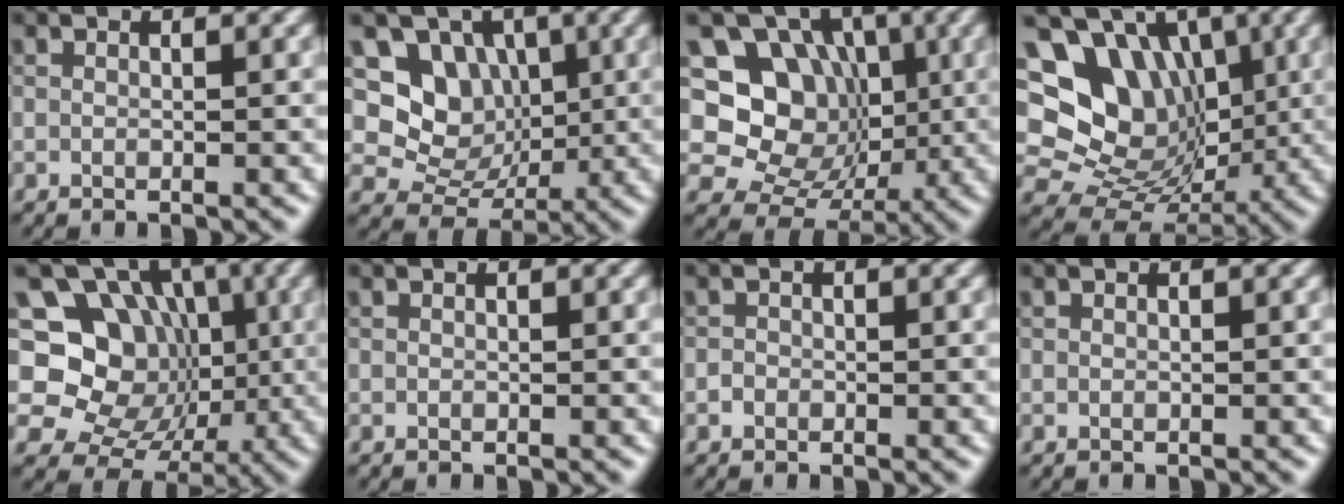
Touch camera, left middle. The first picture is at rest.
{"total": 6.2, "force": [1.7, 5.2, 2.8], "torque": [-0.036, -0.008, 0.011]}
{"total": 11.9, "force": [1.8, 10.5, 5.4], "torque": [-0.093, 0.032, 0.011]}
{"total": 15.6, "force": [4.7, 12.8, 7.6], "torque": [-0.180, 0.043, 0.083]}
{"total": 12.7, "force": [1.0, 11.0, 6.2], "torque": [-0.078, 0.026, -0.022]}
{"total": 0.0}
{"total": 0.6, "force": [-0.3, 0.5, 0.1], "torque": [0.000, -0.002, -0.007]}
{"total": 0.0}